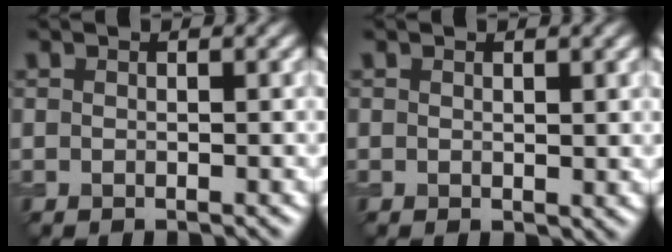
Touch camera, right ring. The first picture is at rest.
{"total": 0.9, "force": [0.2, 0.5, 0.7], "torque": [-0.008, -0.003, 0.004]}